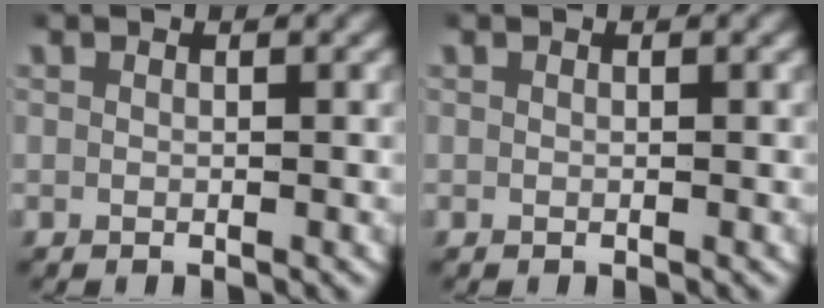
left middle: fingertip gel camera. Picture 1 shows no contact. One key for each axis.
{"total": 0.0}